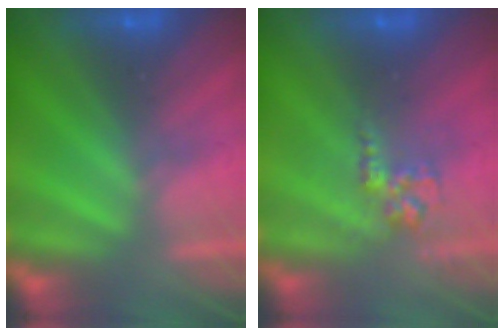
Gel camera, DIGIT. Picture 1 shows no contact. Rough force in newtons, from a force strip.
{"total": 2.8}